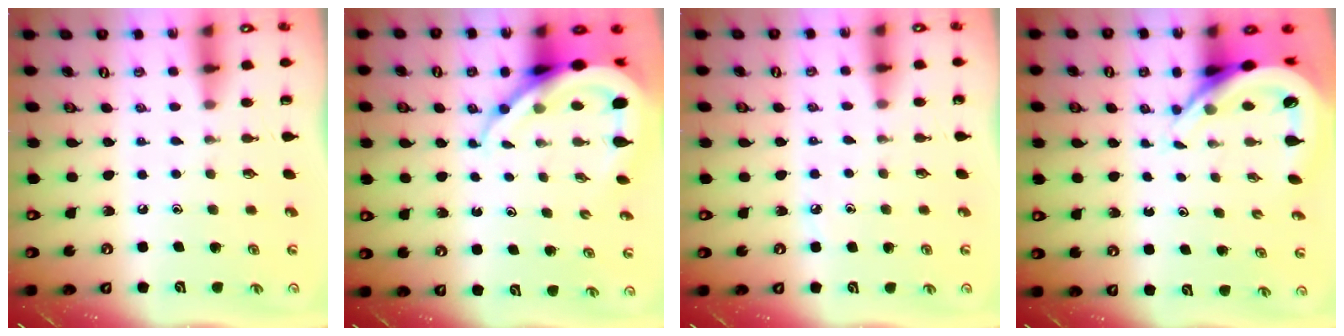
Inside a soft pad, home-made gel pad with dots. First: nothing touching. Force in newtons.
{"total": 11.5, "press": 11.4, "slide": 1.2}
{"total": 3.8, "press": 3.8, "slide": 0.2}
{"total": 6.8, "press": 6.8, "slide": 0.8}